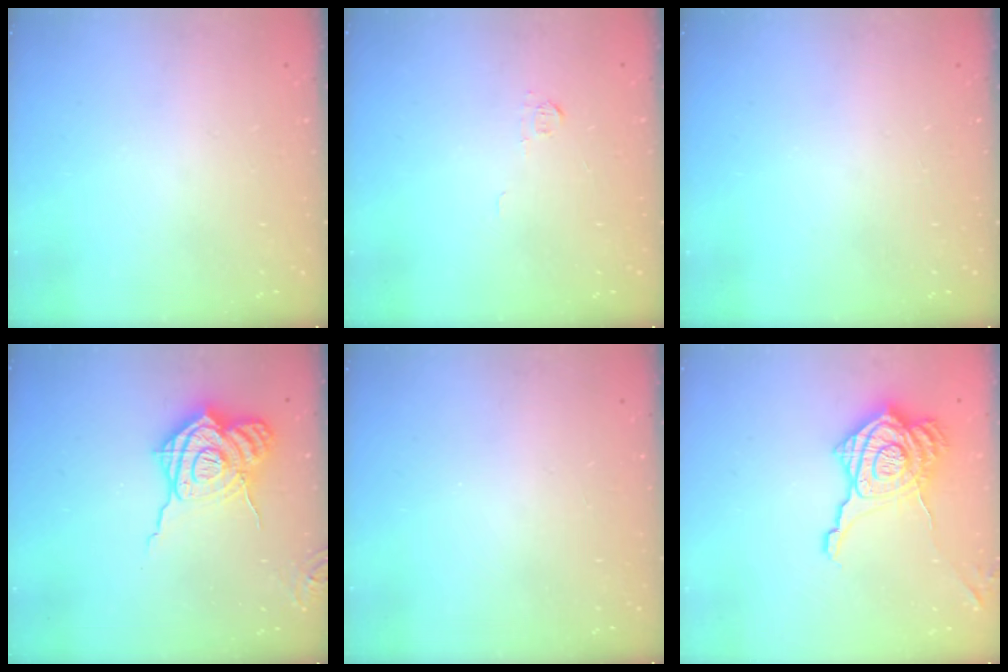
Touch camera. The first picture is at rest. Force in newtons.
{"total": 3.6, "press": 3.5, "slide": 0.6}
{"total": 0.0}
{"total": 19.2, "press": 19.1, "slide": 2.4}
{"total": 0.0}
{"total": 19.1, "press": 19.1, "slide": 1.2}